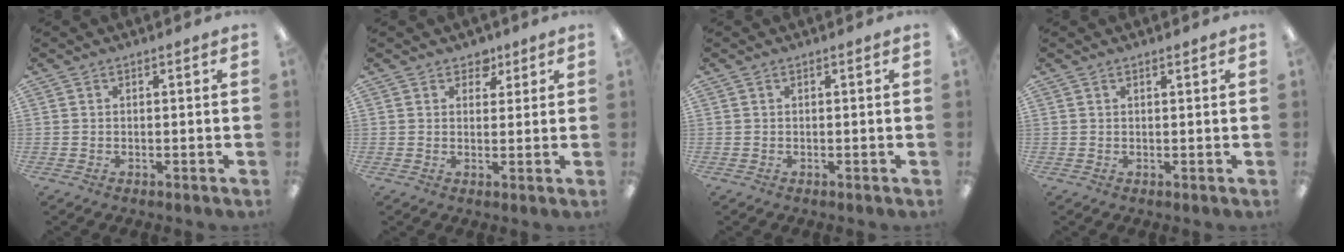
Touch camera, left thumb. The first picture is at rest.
{"total": 3.8, "force": [2.6, 2.6, 1.0], "torque": [-0.004, -0.010, 0.043]}
{"total": 0.0}
{"total": 0.7, "force": [0.6, 0.1, 0.3], "torque": [-0.006, 0.001, 0.011]}